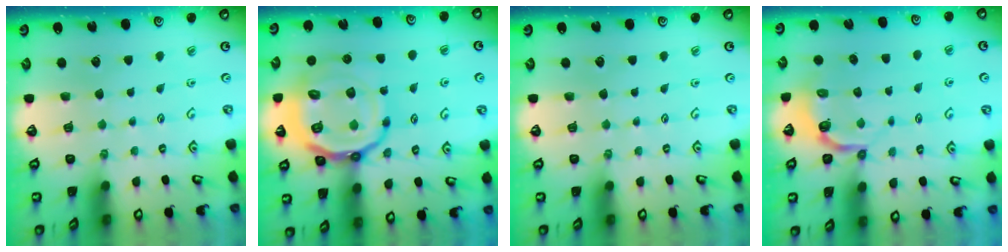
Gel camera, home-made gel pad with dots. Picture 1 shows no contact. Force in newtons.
{"total": 22.5, "press": 22.3, "slide": 2.3}
{"total": 0.0}
{"total": 3.9, "press": 2.5, "slide": 3.0}